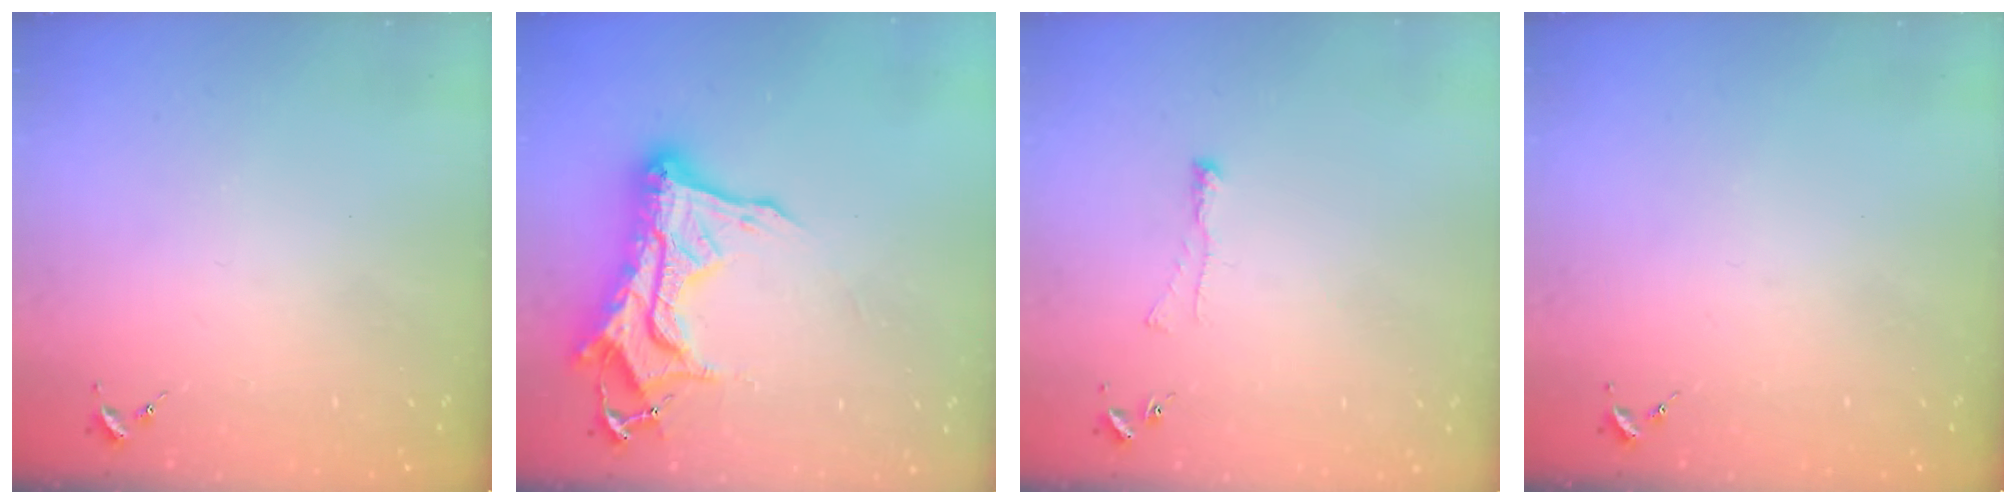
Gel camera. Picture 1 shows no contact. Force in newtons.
{"total": 20.5, "press": 20.4, "slide": 2.1}
{"total": 2.7, "press": 2.6, "slide": 0.7}
{"total": 0.0}